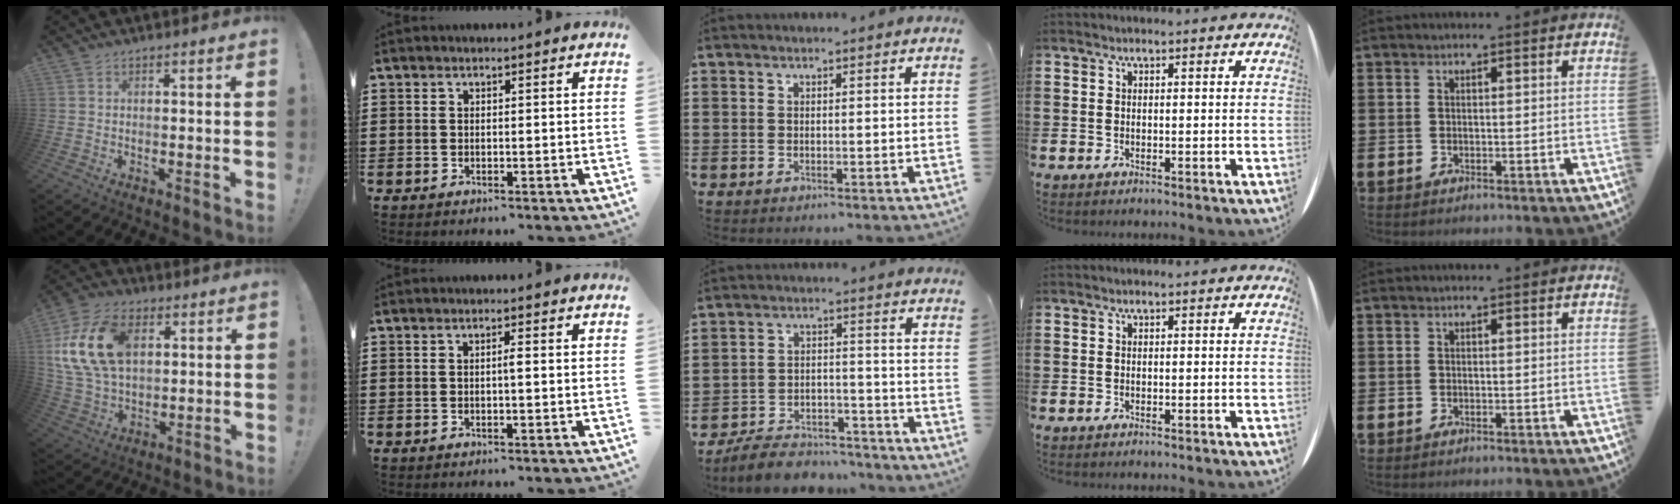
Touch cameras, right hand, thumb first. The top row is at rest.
{"thumb": {"total": 19.0, "force": [4.9, 12.5, 13.4], "torque": [-0.249, -0.007, 0.089]}, "index": {"total": 0.8, "force": [-0.2, 0.0, 0.8], "torque": [-0.015, -0.003, -0.002]}, "middle": {"total": 7.1, "force": [-6.8, 1.5, 1.5], "torque": [-0.021, 0.021, -0.130]}}